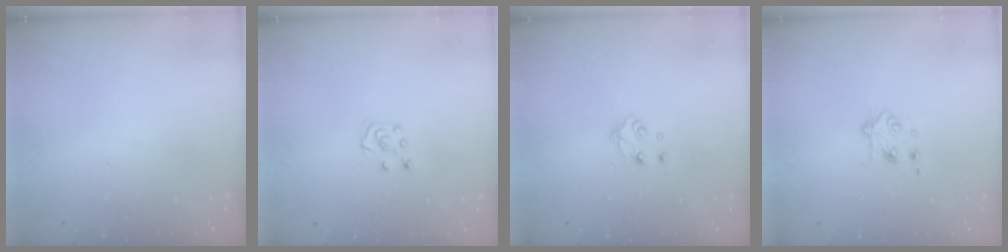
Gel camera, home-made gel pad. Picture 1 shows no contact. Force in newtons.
{"total": 5.3, "press": 5.3, "slide": 0.6}
{"total": 5.3, "press": 5.3, "slide": 0.3}
{"total": 4.9, "press": 4.9, "slide": 0.7}